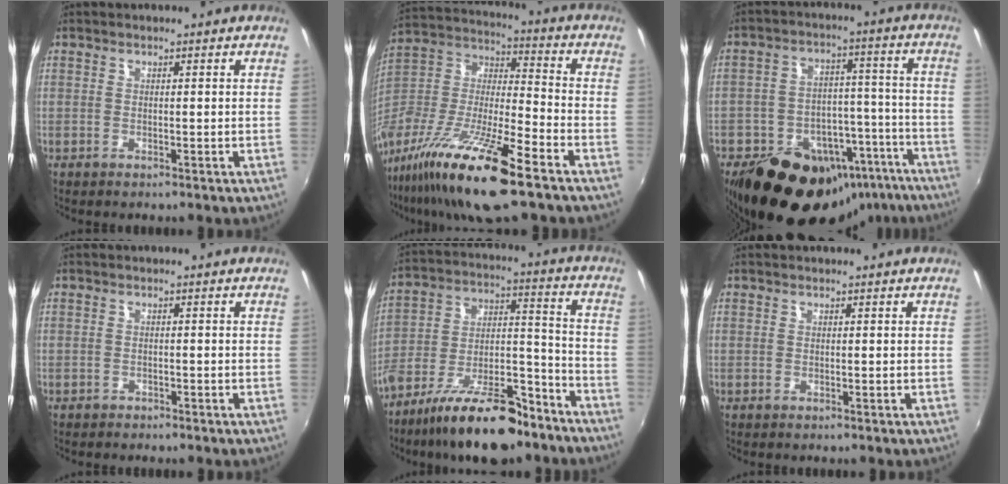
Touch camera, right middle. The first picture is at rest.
{"total": 23.0, "force": [-14.7, 4.1, 17.2], "torque": [-0.323, -0.030, -0.272]}
{"total": 26.2, "force": [-18.7, 14.7, 10.9], "torque": [-0.214, 0.042, -0.233]}
{"total": 1.2, "force": [-1.1, 0.6, 0.0], "torque": [-0.006, 0.000, -0.018]}
{"total": 19.1, "force": [-12.9, 7.1, 12.1], "torque": [-0.212, -0.002, -0.202]}
{"total": 0.0}